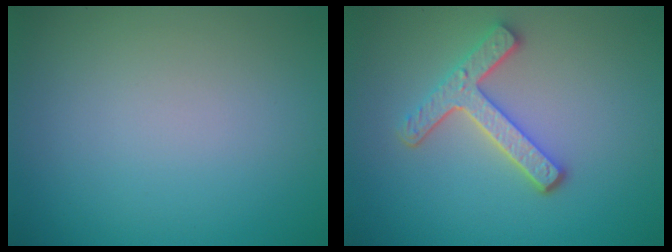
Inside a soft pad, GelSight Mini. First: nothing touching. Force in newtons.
{"total": 3.6, "press": 3.0, "slide": 2.0}